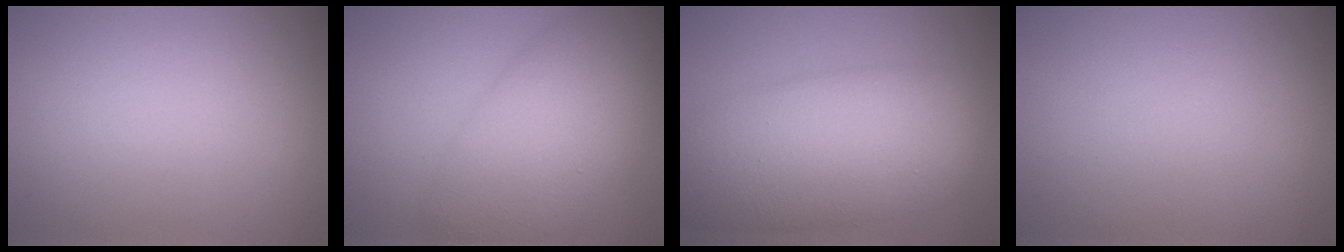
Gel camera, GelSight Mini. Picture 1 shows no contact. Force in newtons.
{"total": 7.6, "press": 7.6, "slide": 0.2}
{"total": 9.9, "press": 9.9, "slide": 0.3}
{"total": 0.0}